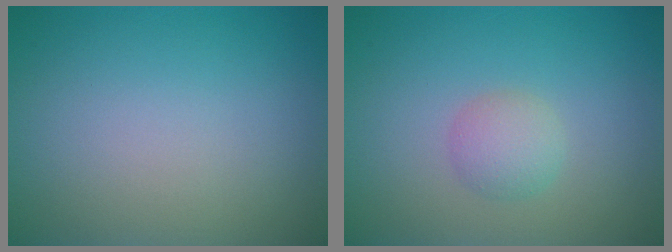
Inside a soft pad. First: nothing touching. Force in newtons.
{"total": 1.9, "press": 1.9, "slide": 0.0}